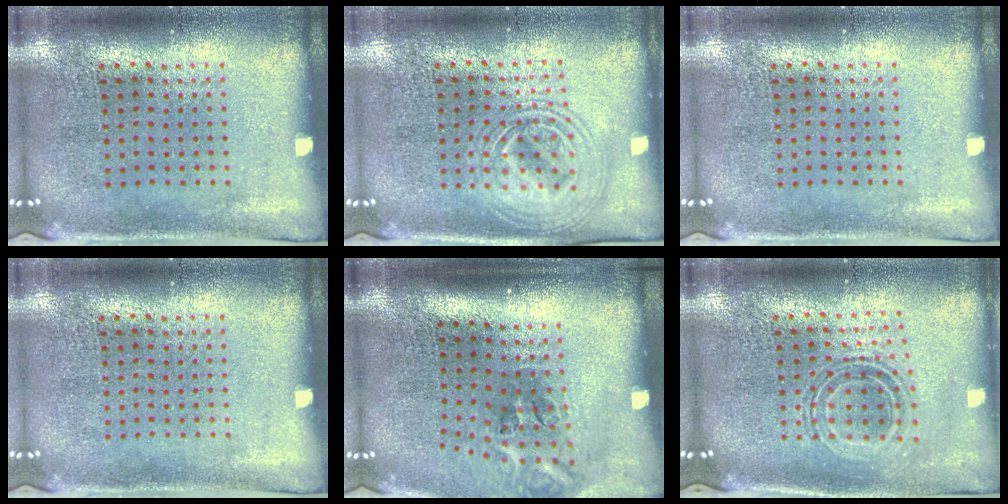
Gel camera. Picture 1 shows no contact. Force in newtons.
{"total": 2.8, "press": 2.8, "slide": 0.4}
{"total": 0.0}
{"total": 0.0}
{"total": 2.4, "press": 1.6, "slide": 1.8}
{"total": 0.8, "press": 0.8, "slide": 0.3}